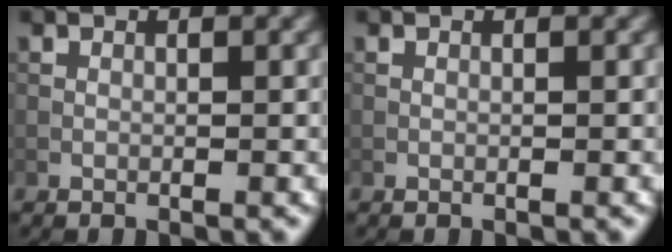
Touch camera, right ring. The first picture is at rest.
{"total": 0.0}